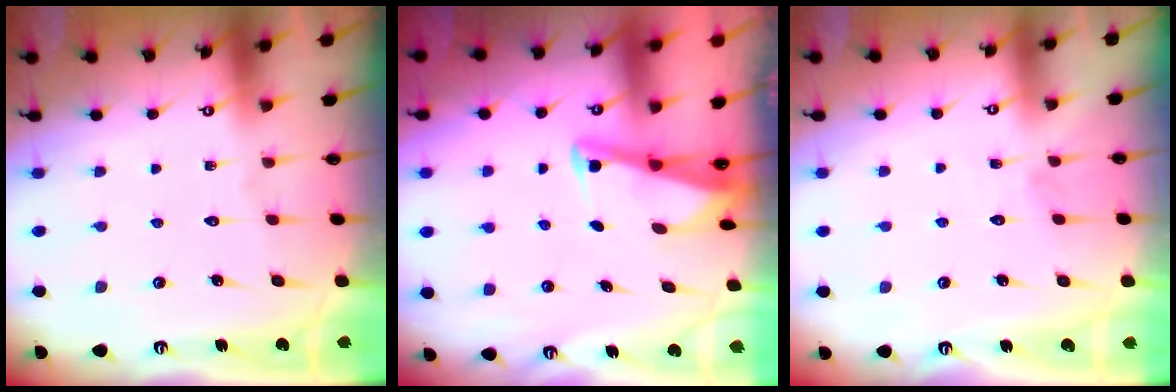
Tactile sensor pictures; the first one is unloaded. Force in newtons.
{"total": 2.7, "press": 2.7, "slide": 0.3}
{"total": 2.7, "press": 2.7, "slide": 0.2}